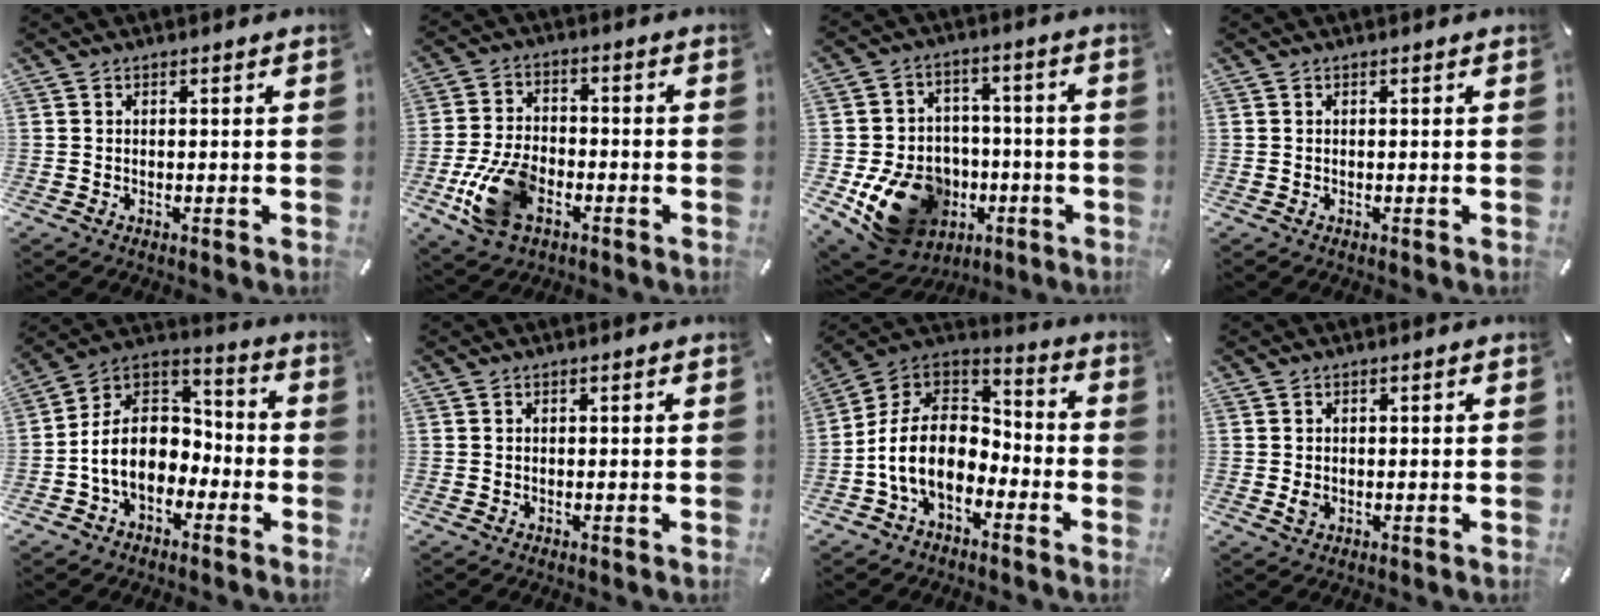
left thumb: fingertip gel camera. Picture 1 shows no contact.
{"total": 12.9, "force": [-5.1, 7.8, 8.9], "torque": [-0.189, 0.012, -0.089]}
{"total": 18.2, "force": [-6.0, 14.3, 9.4], "torque": [-0.157, 0.031, -0.084]}
{"total": 0.0}
{"total": 12.5, "force": [-4.0, 9.7, 6.9], "torque": [-0.168, 0.014, -0.076]}
{"total": 0.0}
{"total": 14.0, "force": [-5.4, 9.6, 8.6], "torque": [-0.191, 0.019, -0.100]}
{"total": 1.6, "force": [-0.2, 1.2, 1.1], "torque": [-0.019, 0.002, -0.003]}